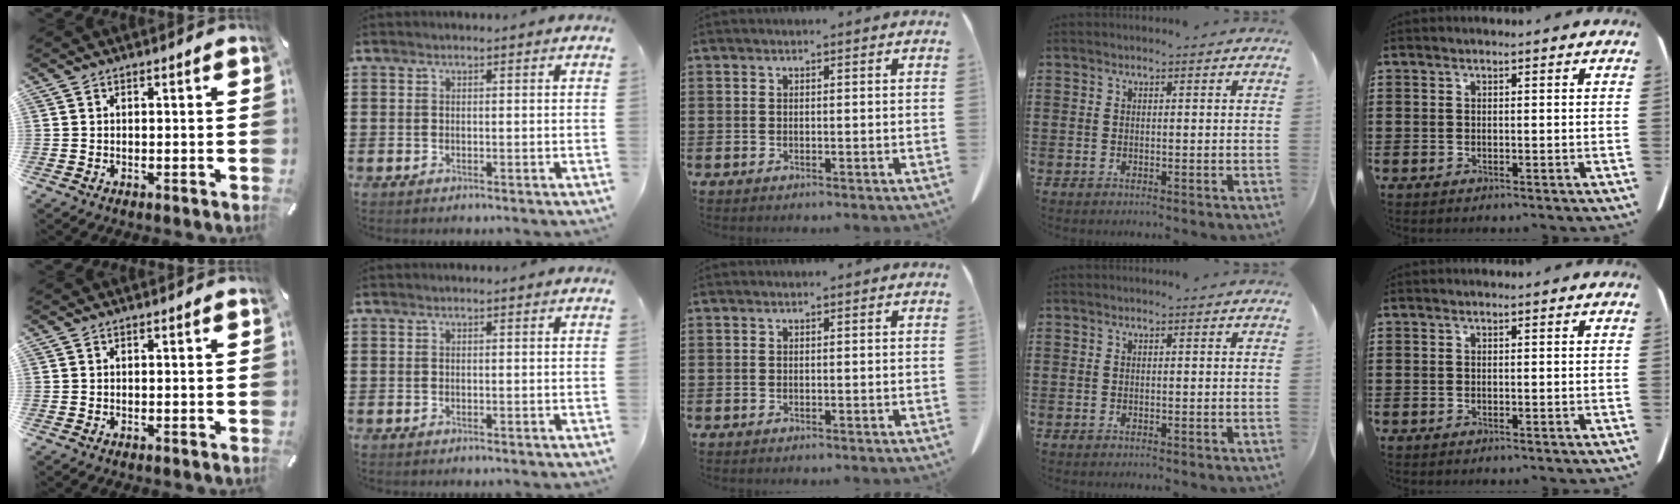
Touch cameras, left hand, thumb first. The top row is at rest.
{}